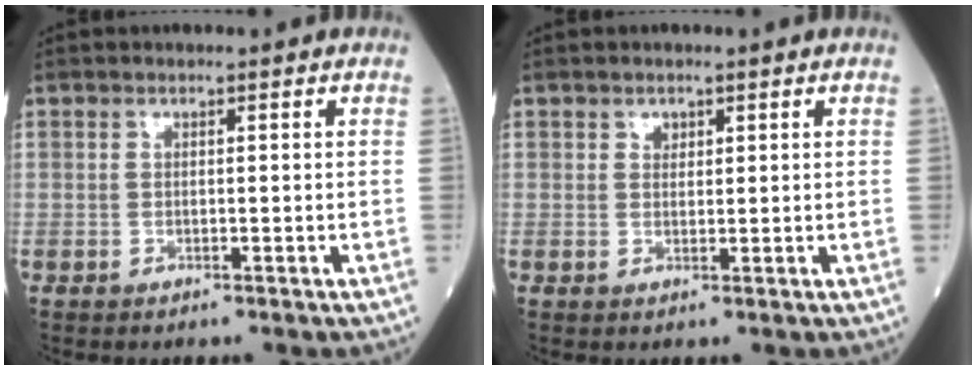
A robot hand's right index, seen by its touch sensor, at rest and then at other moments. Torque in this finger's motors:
{"motor_torque": [0.00, 0.00, 0.01, 0.01]}